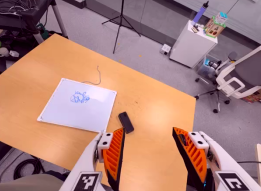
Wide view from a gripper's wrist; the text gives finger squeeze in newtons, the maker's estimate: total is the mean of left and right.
{"total": 0.0}